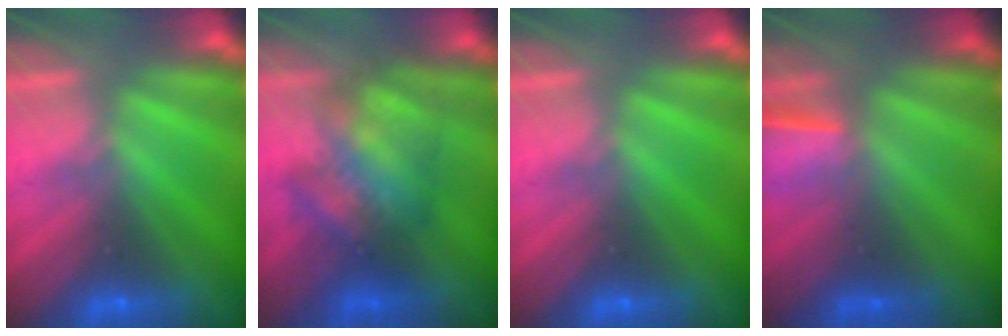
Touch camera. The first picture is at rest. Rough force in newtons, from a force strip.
{"total": 3.9}
{"total": 0.0}
{"total": 1.6}